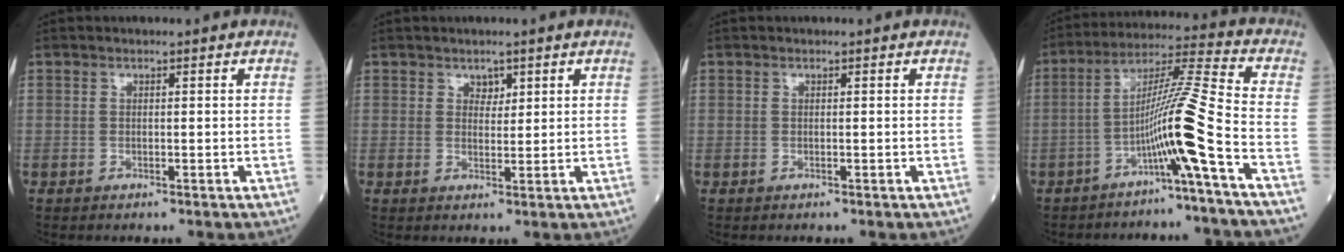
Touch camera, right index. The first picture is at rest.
{"total": 1.8, "force": [1.1, 1.1, 0.8], "torque": [-0.006, -0.002, 0.018]}
{"total": 0.0}
{"total": 10.3, "force": [-4.5, -2.3, 9.0], "torque": [-0.162, 0.011, -0.084]}